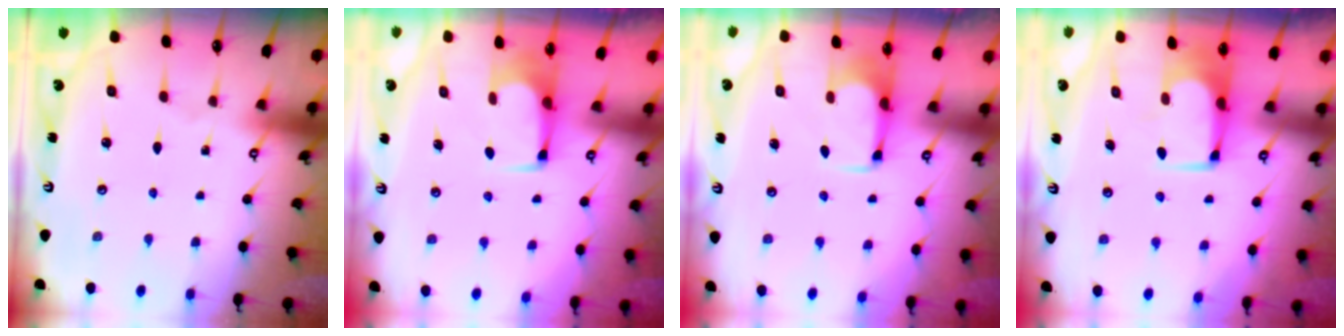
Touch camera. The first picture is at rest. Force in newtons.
{"total": 2.5, "press": 2.5, "slide": 0.4}
{"total": 2.7, "press": 2.6, "slide": 0.9}
{"total": 1.6, "press": 1.5, "slide": 0.3}